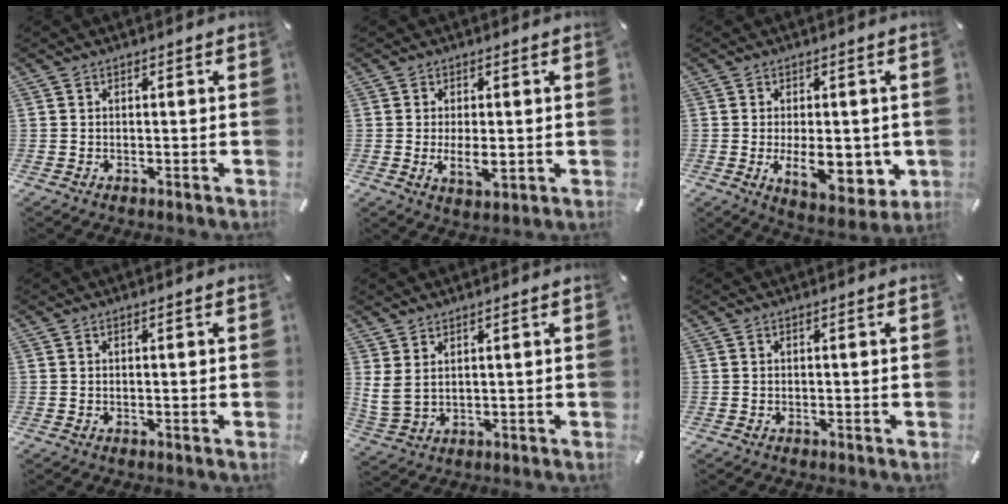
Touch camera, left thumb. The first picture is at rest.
{"total": 5.7, "force": [-0.3, 2.2, 5.3], "torque": [-0.088, -0.010, -0.009]}
{"total": 12.1, "force": [-1.4, 5.6, 10.7], "torque": [-0.155, -0.020, -0.020]}
{"total": 0.7, "force": [0.0, 0.0, 0.7], "torque": [-0.009, -0.003, 0.000]}
{"total": 4.0, "force": [2.5, 1.7, 2.6], "torque": [-0.062, -0.013, 0.047]}
{"total": 0.0}